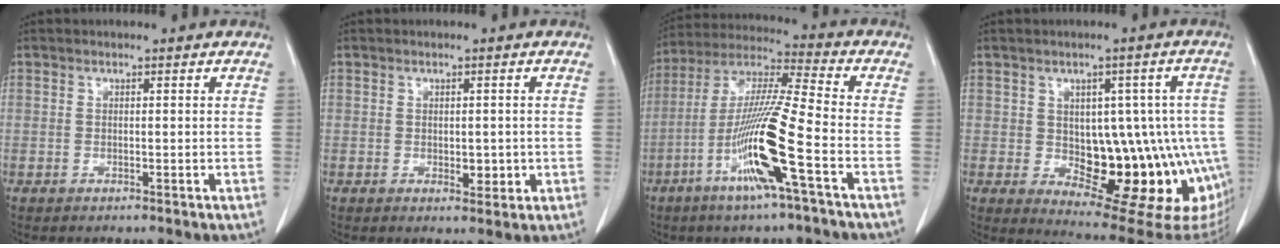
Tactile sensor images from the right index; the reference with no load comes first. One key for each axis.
{"total": 2.5, "fx": -0.3, "fy": 1.5, "fz": 2.0, "tx": -0.021, "ty": 0.000, "tz": 0.004}
{"total": 14.9, "fx": -5.8, "fy": -0.7, "fz": 13.7, "tx": -0.276, "ty": -0.011, "tz": -0.115}
{"total": 17.5, "fx": -3.3, "fy": 8.2, "fz": 15.1, "tx": -0.129, "ty": 0.022, "tz": -0.015}